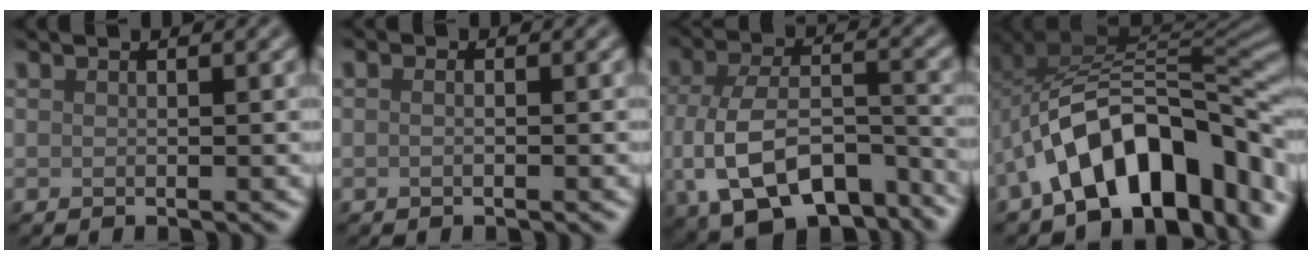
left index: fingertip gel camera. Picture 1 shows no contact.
{"total": 1.2, "force": [0.2, 0.7, 1.0], "torque": [-0.005, -0.005, -0.013]}
{"total": 11.5, "force": [-4.7, 6.5, 8.2], "torque": [-0.163, -0.014, -0.076]}
{"total": 14.3, "force": [-4.9, 8.9, 10.0], "torque": [-0.137, 0.011, -0.090]}